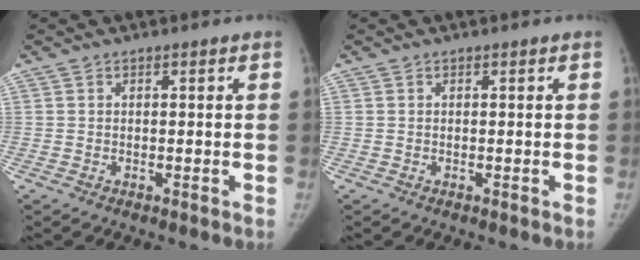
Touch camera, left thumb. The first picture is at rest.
{"total": 0.0}